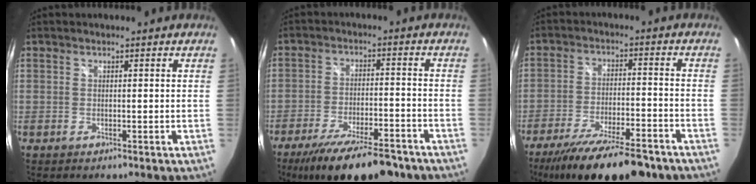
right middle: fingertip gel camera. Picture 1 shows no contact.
{"total": 17.1, "force": [-13.3, 4.5, 9.7], "torque": [-0.184, -0.034, -0.200]}
{"total": 18.8, "force": [-14.8, 4.5, 10.7], "torque": [-0.202, -0.040, -0.225]}